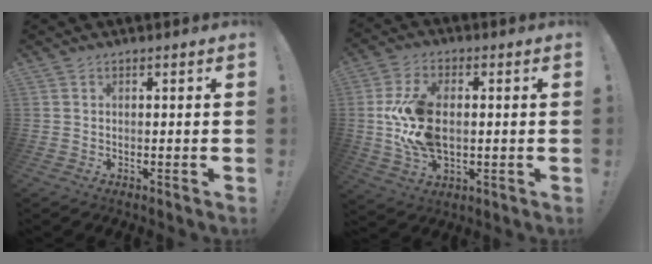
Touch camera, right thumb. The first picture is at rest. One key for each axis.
{"total": 15.1, "fx": 0.3, "fy": 9.5, "fz": 11.8, "tx": -0.225, "ty": 0.001, "tz": 0.007}